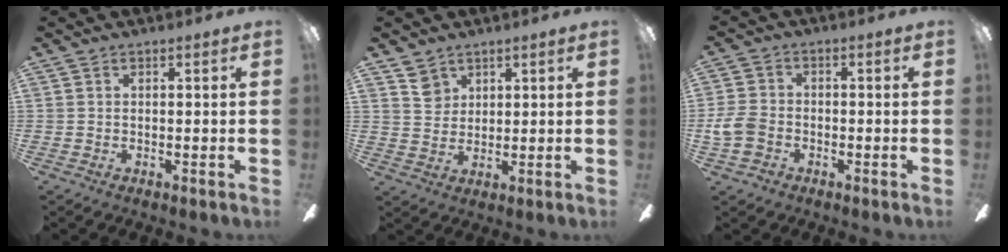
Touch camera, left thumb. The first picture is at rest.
{"total": 4.7, "force": [3.2, 3.4, 0.9], "torque": [0.003, -0.013, 0.055]}
{"total": 6.6, "force": [-2.4, 5.0, 3.7], "torque": [-0.084, 0.017, -0.043]}